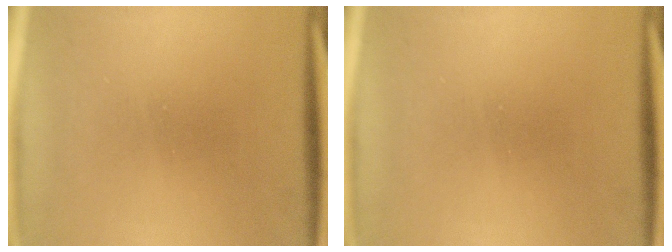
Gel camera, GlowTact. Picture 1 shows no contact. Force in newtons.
{"total": 0.0}